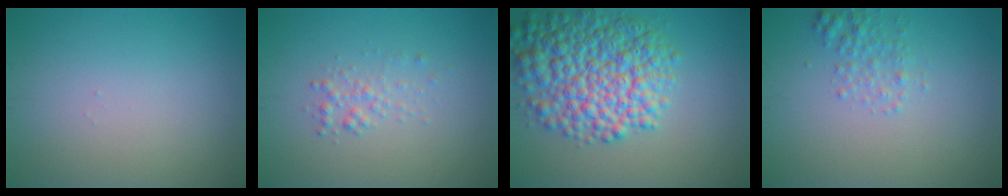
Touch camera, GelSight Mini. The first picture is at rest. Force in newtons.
{"total": 1.4, "press": 1.4, "slide": 0.1}
{"total": 9.3, "press": 9.3, "slide": 0.2}
{"total": 1.7, "press": 1.7, "slide": 0.1}